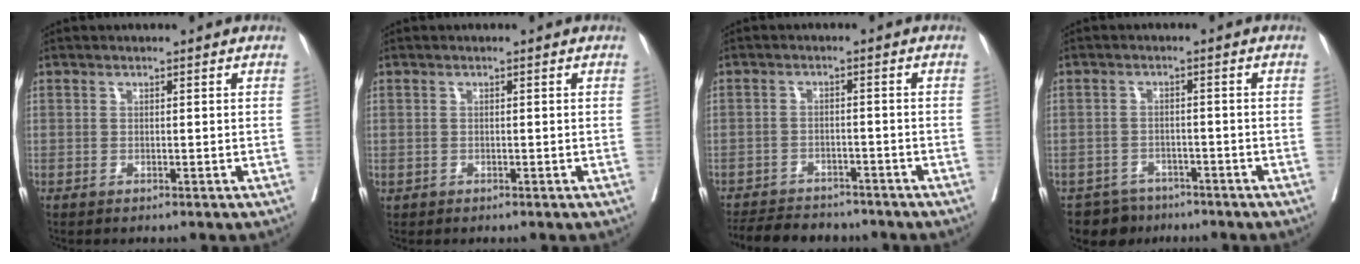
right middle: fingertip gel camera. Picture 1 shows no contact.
{"total": 2.6, "force": [1.0, -1.8, -1.6], "torque": [0.036, 0.004, 0.013]}
{"total": 9.9, "force": [-8.9, 3.4, 2.7], "torque": [-0.047, -0.002, -0.120]}
{"total": 5.0, "force": [-4.2, 2.8, -0.3], "torque": [0.014, 0.004, -0.067]}